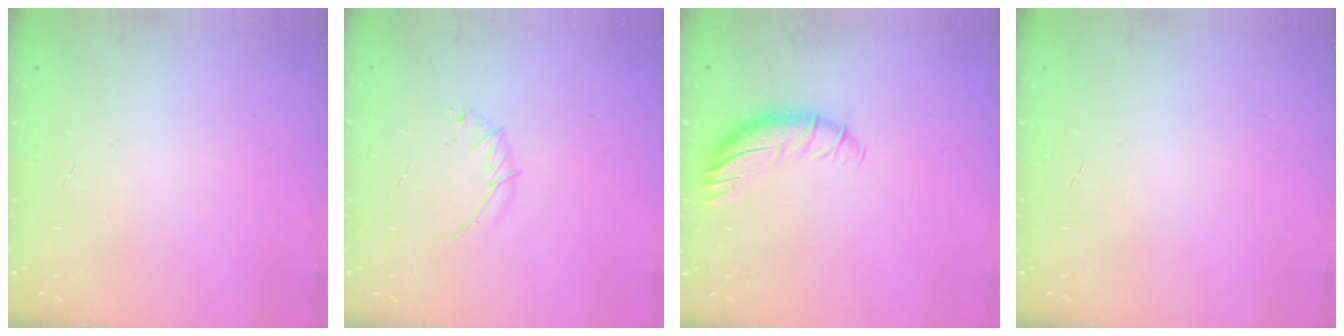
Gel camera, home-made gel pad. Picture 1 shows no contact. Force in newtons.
{"total": 3.5, "press": 3.4, "slide": 0.9}
{"total": 8.5, "press": 8.5, "slide": 0.6}
{"total": 0.0}